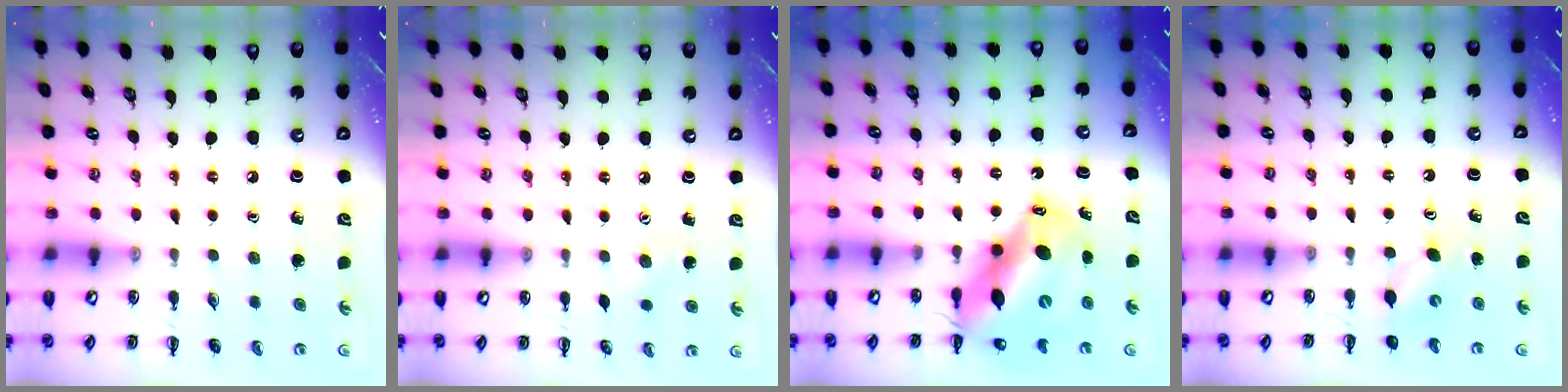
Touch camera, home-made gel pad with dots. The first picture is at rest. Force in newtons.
{"total": 3.7, "press": 3.6, "slide": 0.9}
{"total": 14.8, "press": 14.3, "slide": 3.9}
{"total": 3.5, "press": 3.4, "slide": 0.8}